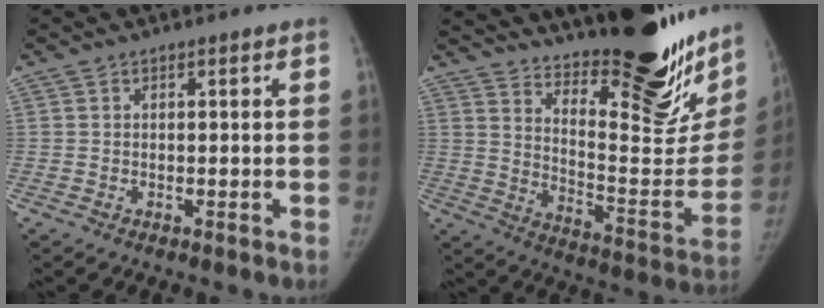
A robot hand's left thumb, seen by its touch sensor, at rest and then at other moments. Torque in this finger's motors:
{"motor_torque": [2.92, 0.71, 1.60, -1.17, 0.12]}